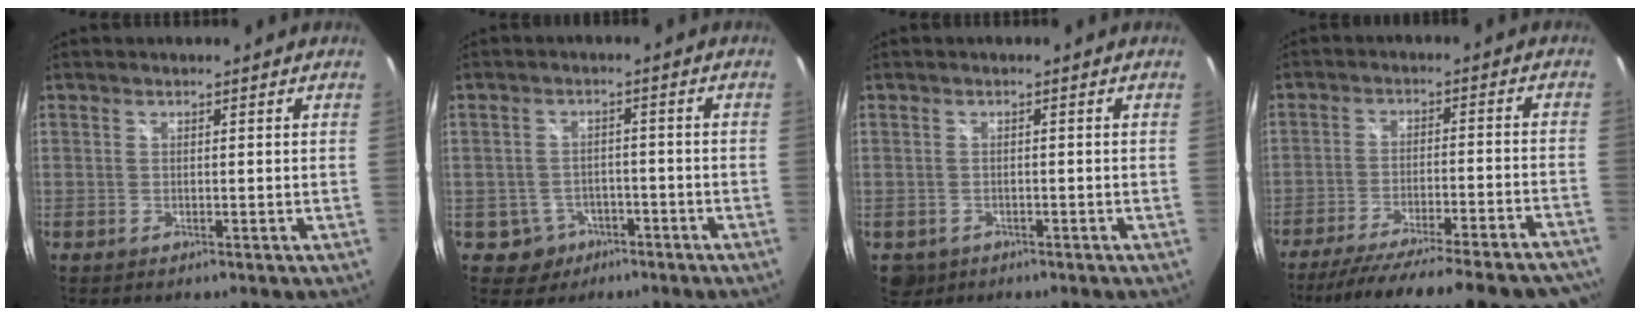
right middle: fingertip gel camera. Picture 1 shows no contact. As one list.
[{"total": 5.1, "force": [-2.7, 4.2, 0.7], "torque": [-0.029, 0.011, -0.031]}, {"total": 3.5, "force": [-1.3, 2.9, 1.3], "torque": [-0.033, -0.007, -0.015]}, {"total": 26.9, "force": [-24.2, 2.6, 11.4], "torque": [-0.188, -0.053, -0.331]}]